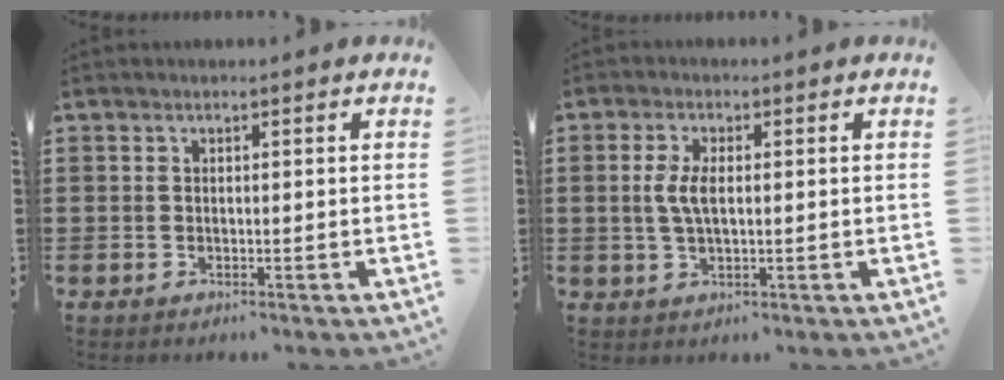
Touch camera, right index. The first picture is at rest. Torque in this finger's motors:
{"motor_torque": [0.71, 0.41, 0.41, 0.13]}